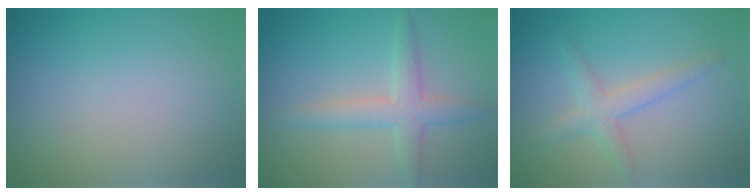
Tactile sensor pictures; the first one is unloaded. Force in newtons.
{"total": 3.3, "press": 3.3, "slide": 0.1}
{"total": 2.6, "press": 2.6, "slide": 0.2}